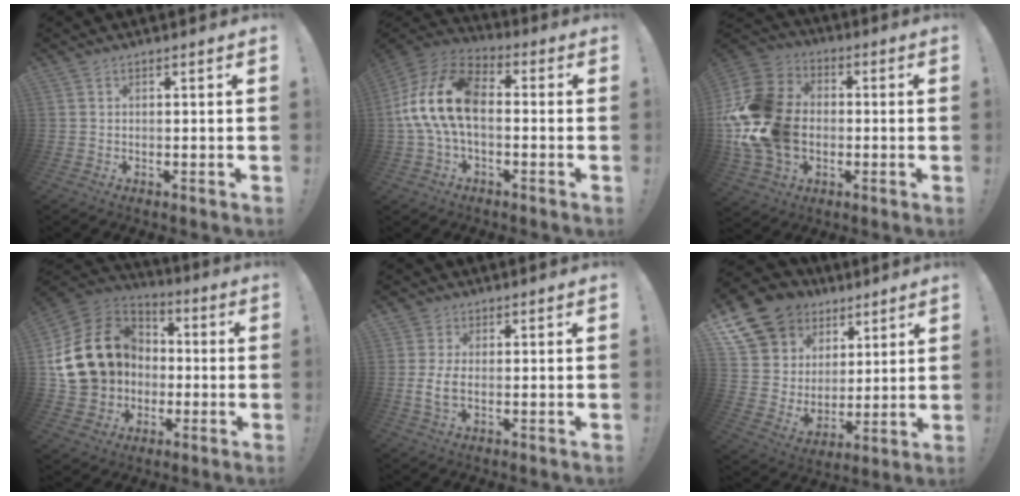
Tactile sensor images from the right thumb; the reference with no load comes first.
{"total": 16.9, "force": [-0.2, 10.3, 13.4], "torque": [-0.260, 0.022, 0.007]}
{"total": 24.0, "force": [-1.9, 18.2, 15.6], "torque": [-0.288, 0.026, -0.020]}
{"total": 21.7, "force": [1.8, 18.6, 11.2], "torque": [-0.189, 0.009, 0.070]}
{"total": 3.9, "force": [0.1, 2.3, 3.2], "torque": [-0.047, -0.003, 0.000]}
{"total": 15.2, "force": [9.4, 11.0, 4.6], "torque": [-0.089, -0.059, 0.202]}